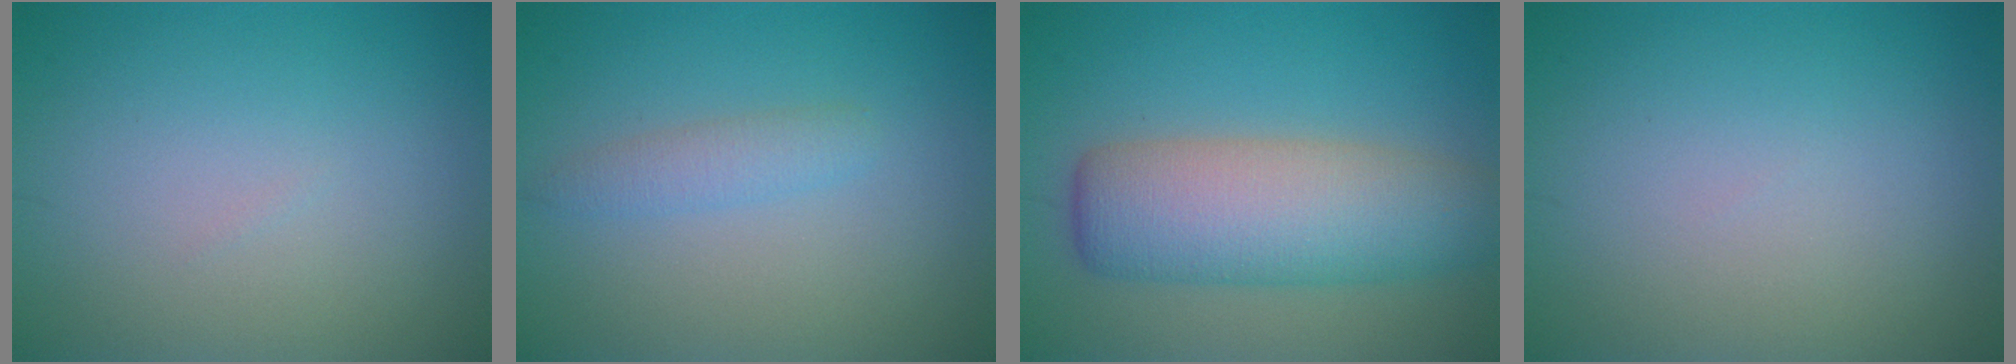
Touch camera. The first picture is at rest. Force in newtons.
{"total": 1.7, "press": 1.7, "slide": 0.1}
{"total": 8.1, "press": 8.1, "slide": 0.2}
{"total": 0.0}